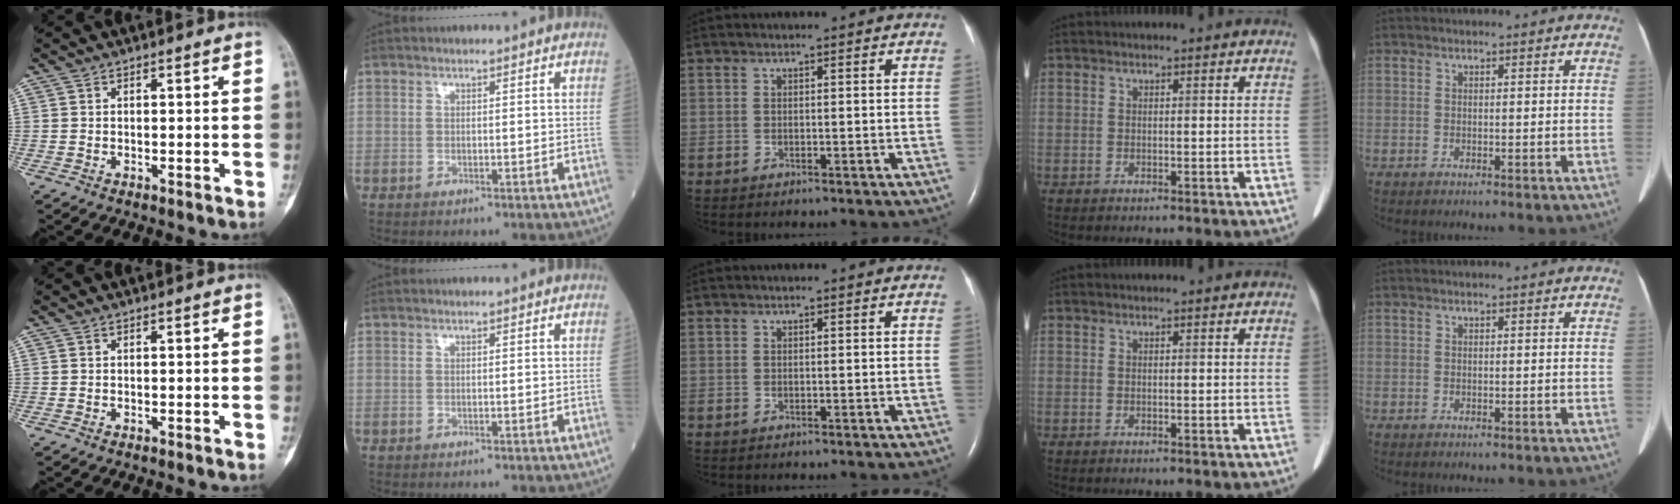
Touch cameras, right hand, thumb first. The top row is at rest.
{}